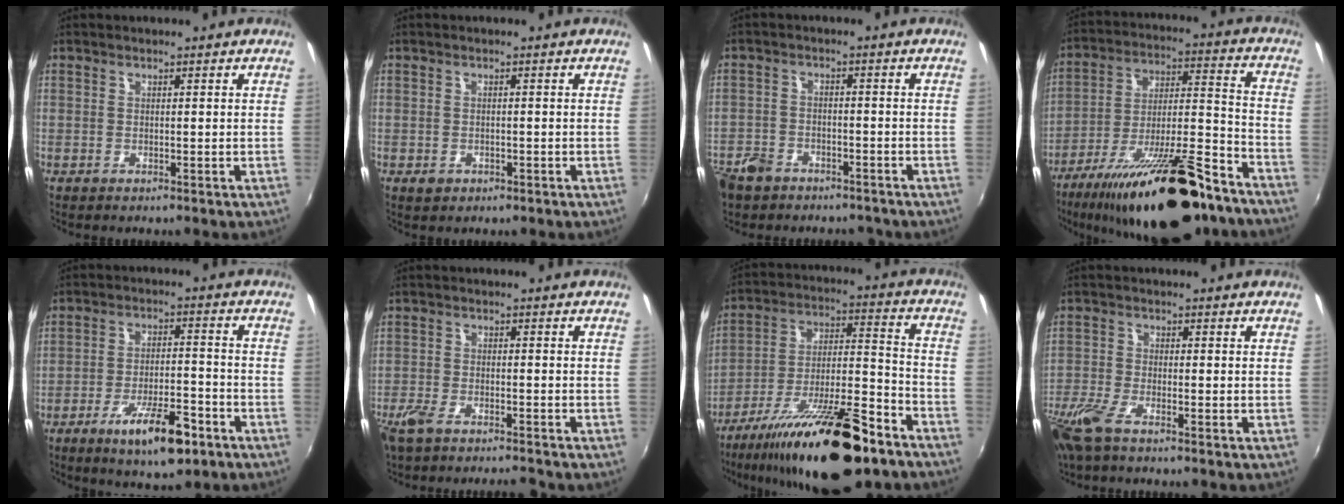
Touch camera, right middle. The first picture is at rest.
{"total": 1.6, "force": [-0.6, 1.3, 0.6], "torque": [-0.012, -0.002, -0.006]}
{"total": 8.9, "force": [-6.2, 5.7, 2.8], "torque": [-0.088, 0.011, -0.100]}
{"total": 26.7, "force": [-19.4, 6.8, 17.1], "torque": [-0.292, -0.028, -0.291]}
{"total": 10.8, "force": [-6.4, 2.9, 8.2], "torque": [-0.152, -0.007, -0.098]}
{"total": 6.5, "force": [-5.5, 1.6, 3.2], "torque": [-0.083, -0.018, -0.104]}
{"total": 24.6, "force": [-16.7, 6.4, 16.9], "torque": [-0.292, -0.032, -0.263]}
{"total": 7.9, "force": [-5.7, 2.1, 5.1], "torque": [-0.132, -0.028, -0.117]}